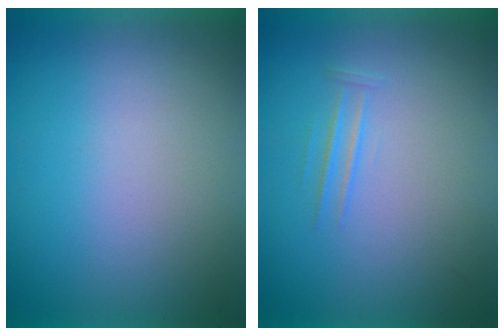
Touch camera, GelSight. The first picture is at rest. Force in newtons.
{"total": 1.1}